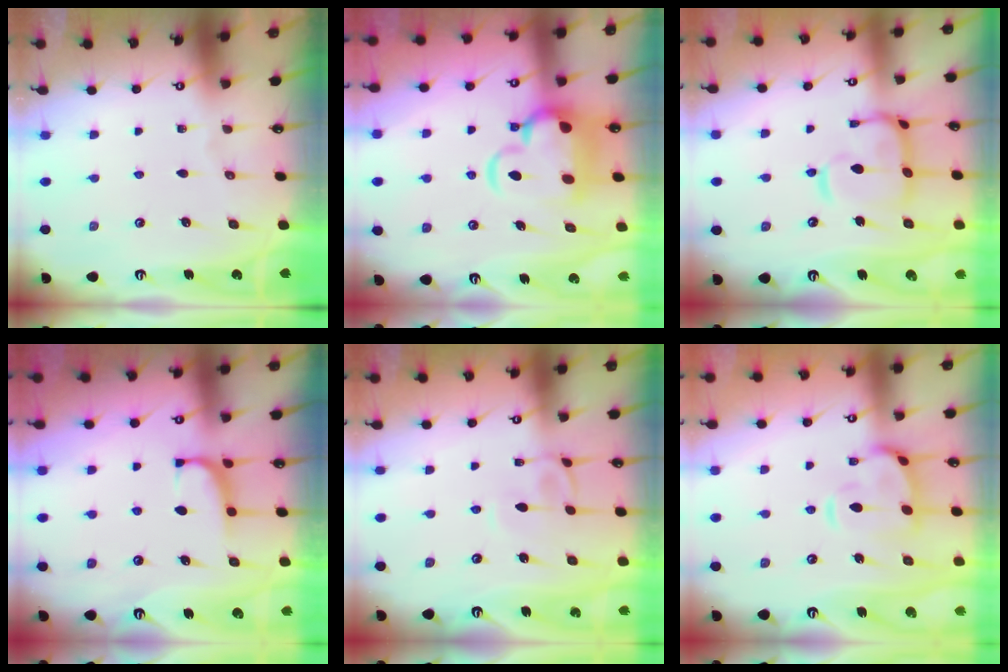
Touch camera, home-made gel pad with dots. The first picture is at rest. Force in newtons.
{"total": 7.9, "press": 7.7, "slide": 1.9}
{"total": 10.0, "press": 9.9, "slide": 1.0}
{"total": 0.8, "press": 0.6, "slide": 0.6}
{"total": 2.4, "press": 2.4, "slide": 0.3}
{"total": 4.5, "press": 4.4, "slide": 0.7}